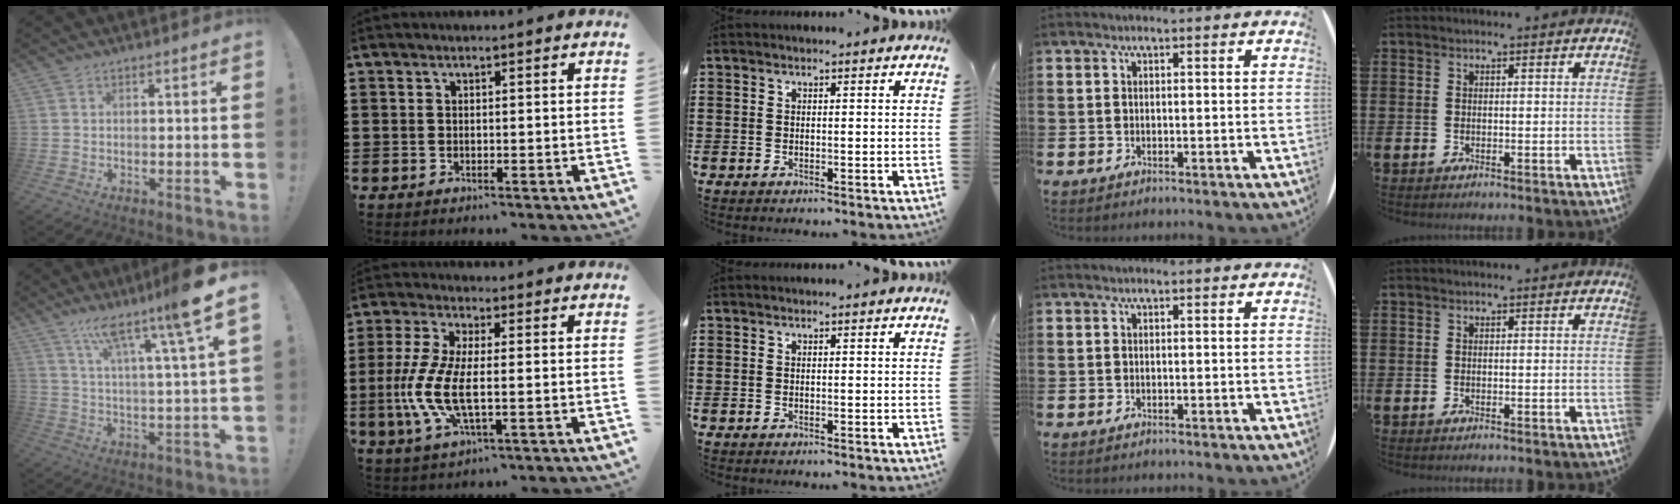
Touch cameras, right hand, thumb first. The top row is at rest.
{"thumb": {"total": 13.2, "force": [9.1, 0.0, 9.6], "torque": [-0.171, -0.062, 0.135]}, "index": {"total": 8.8, "force": [-1.6, 2.8, 8.1], "torque": [-0.197, -0.020, -0.037]}}